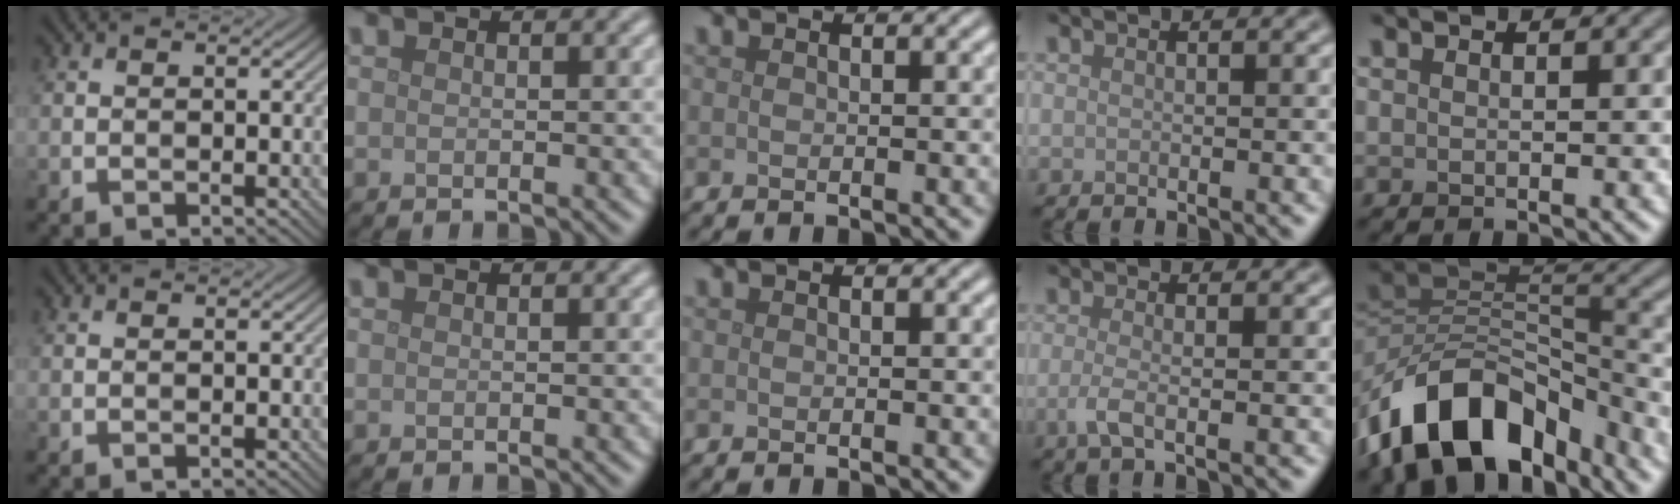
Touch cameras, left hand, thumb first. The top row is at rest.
{"ring": {"total": 2.1, "force": [-0.5, 0.7, 2.0], "torque": [-0.040, -0.004, -0.016]}, "little": {"total": 13.1, "force": [-8.4, 7.4, 6.7], "torque": [-0.120, 0.022, -0.167]}}